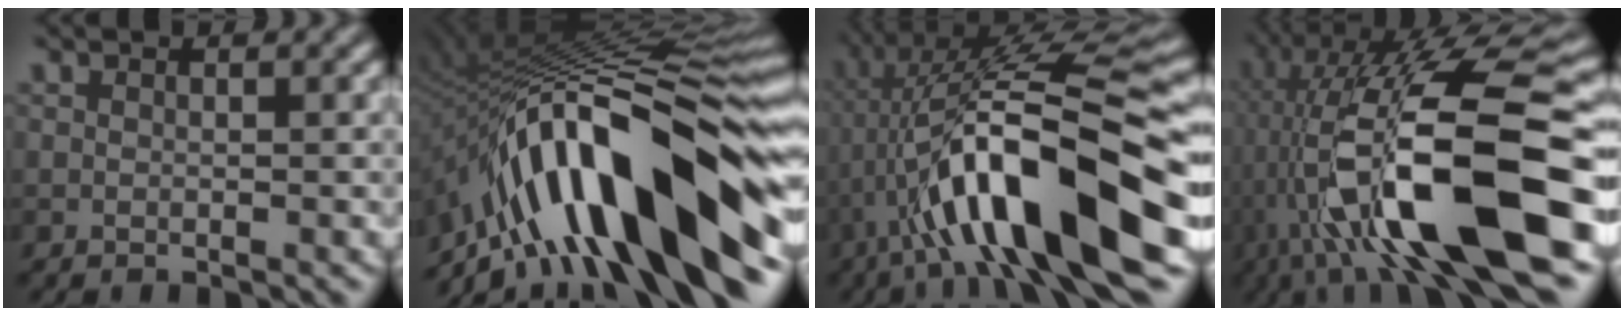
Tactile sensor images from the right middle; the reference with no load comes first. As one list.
[{"total": 15.9, "force": [-7.4, 4.6, 13.3], "torque": [-0.227, 0.042, -0.117]}, {"total": 14.1, "force": [-4.4, 2.8, 13.1], "torque": [-0.232, 0.042, -0.051]}, {"total": 14.9, "force": [-3.5, 3.6, 14.0], "torque": [-0.261, 0.036, -0.043]}]